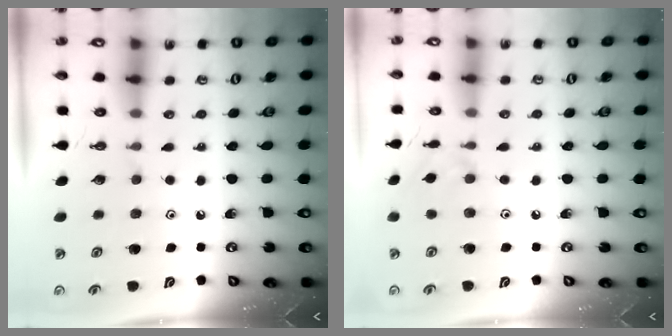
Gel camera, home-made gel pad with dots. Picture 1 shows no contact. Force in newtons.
{"total": 3.3, "press": 3.2, "slide": 0.6}